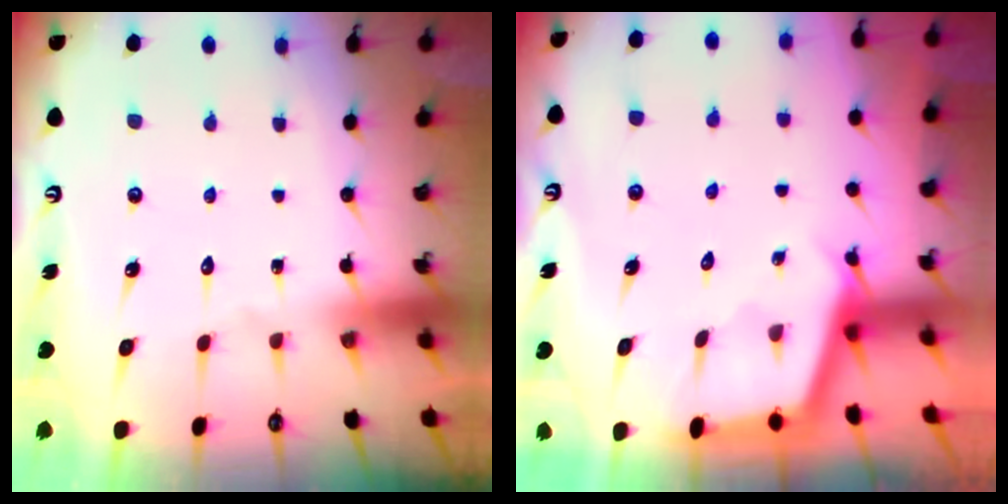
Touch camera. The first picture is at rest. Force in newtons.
{"total": 2.5, "press": 2.5, "slide": 0.2}